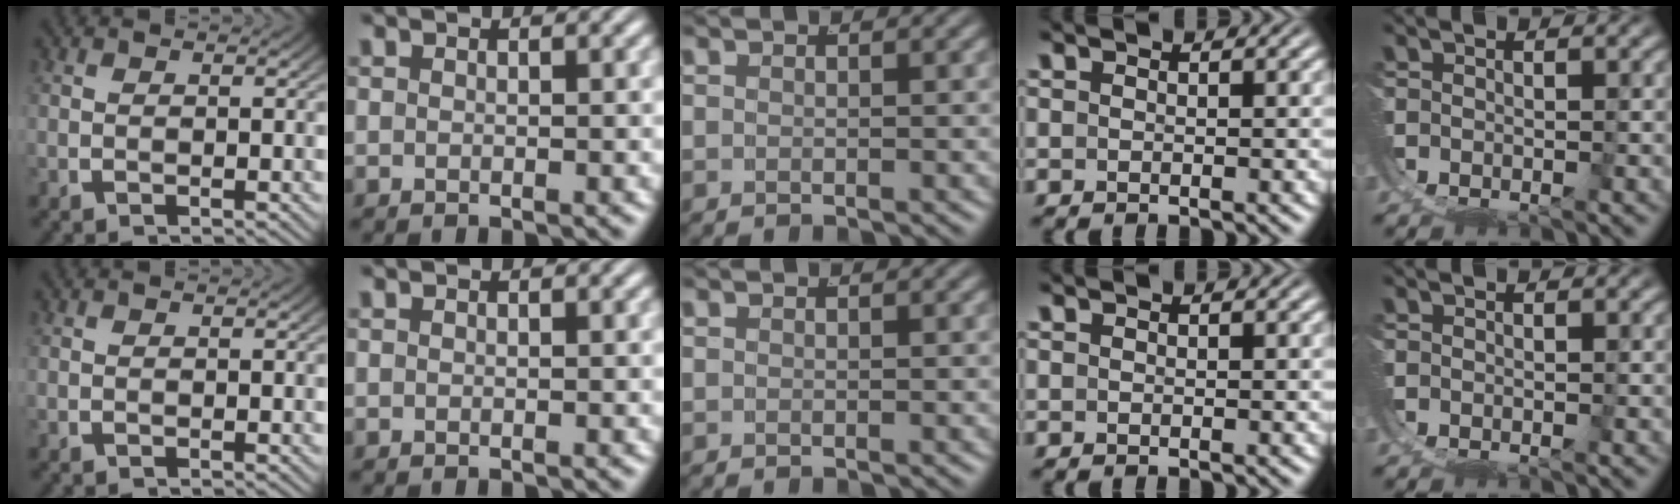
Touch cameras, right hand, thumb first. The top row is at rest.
{}